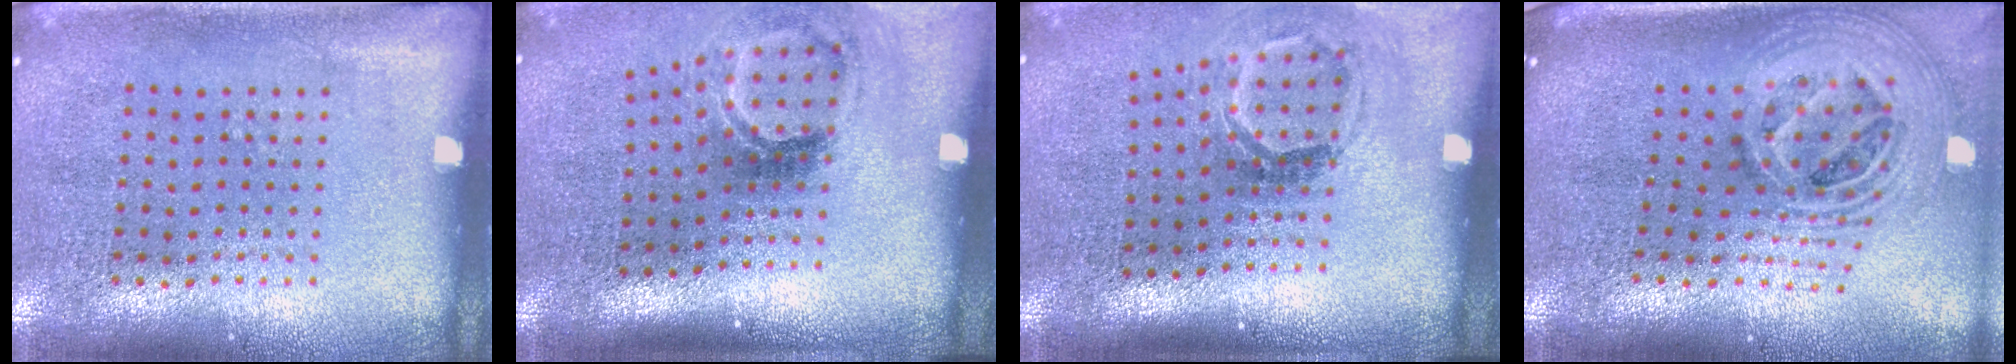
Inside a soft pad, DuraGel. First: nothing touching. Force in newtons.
{"total": 2.1, "press": 1.3, "slide": 1.6}
{"total": 1.8, "press": 1.2, "slide": 1.4}
{"total": 2.7, "press": 1.9, "slide": 1.9}